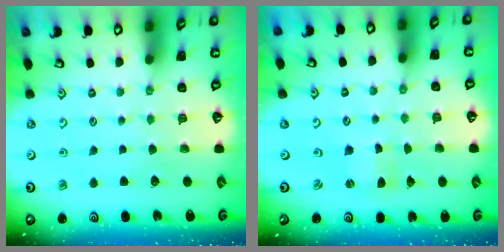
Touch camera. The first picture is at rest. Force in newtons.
{"total": 0.0}